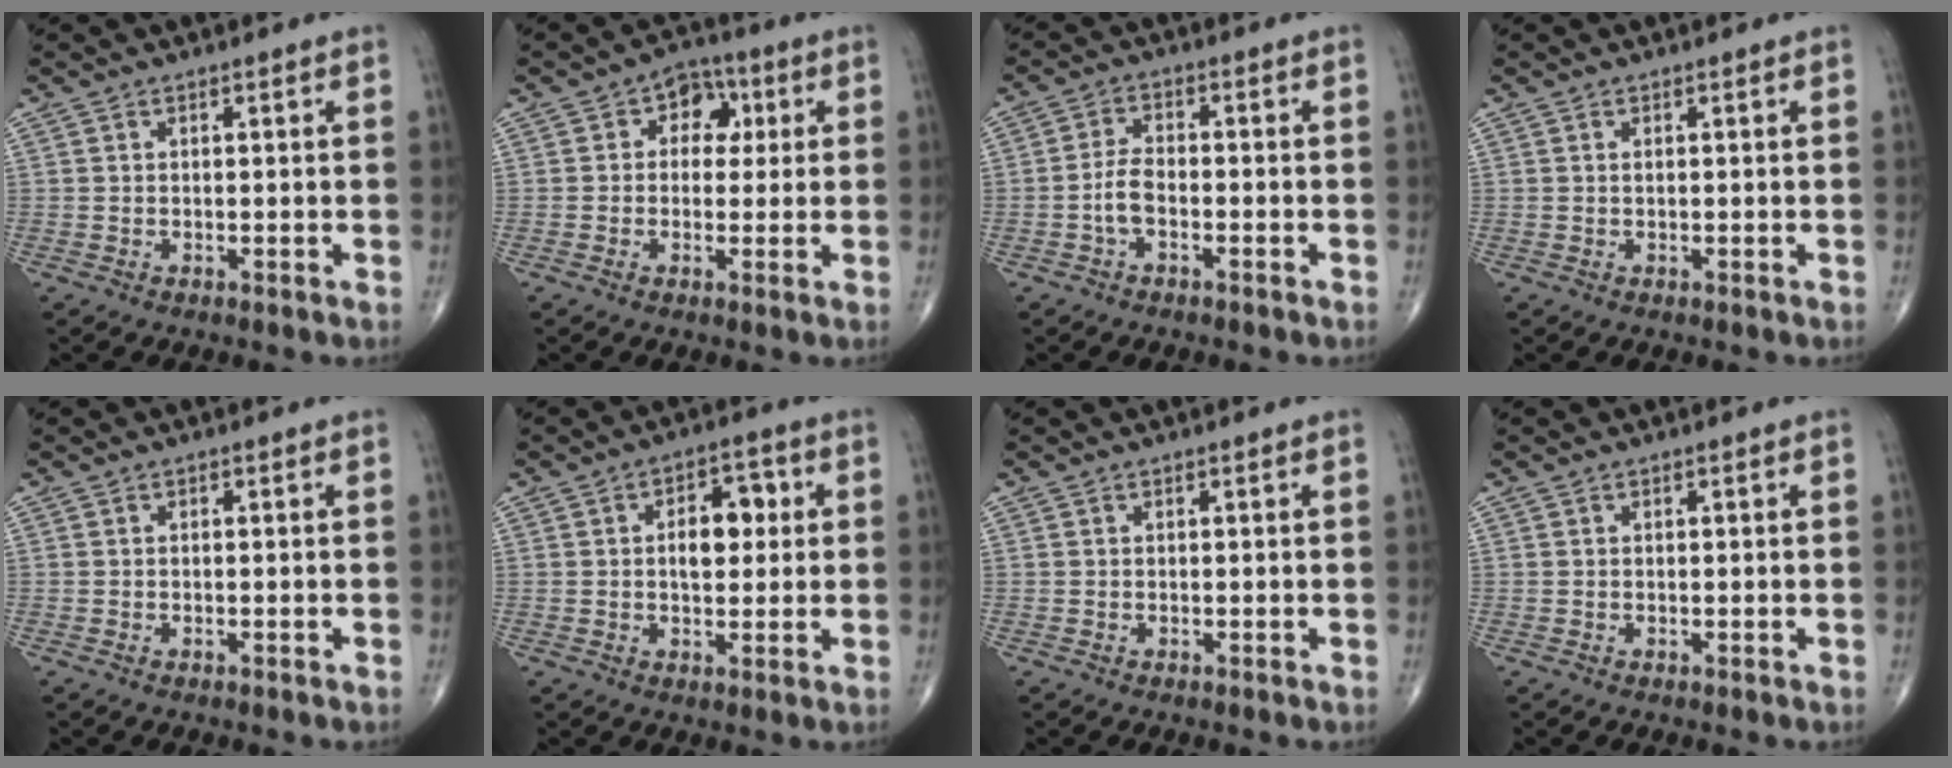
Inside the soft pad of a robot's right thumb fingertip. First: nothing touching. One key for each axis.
{"total": 6.5, "fx": 1.4, "fy": 4.9, "fz": 4.1, "tx": -0.016, "ty": 0.013, "tz": 0.011}
{"total": 4.0, "fx": -1.5, "fy": 1.9, "fz": 3.2, "tx": -0.066, "ty": 0.019, "tz": -0.034}
{"total": 0.0}
{"total": 0.0}
{"total": 7.7, "fx": 1.1, "fy": 4.5, "fz": 6.2, "tx": -0.063, "ty": 0.011, "tz": 0.013}
{"total": 0.0}
{"total": 0.0}